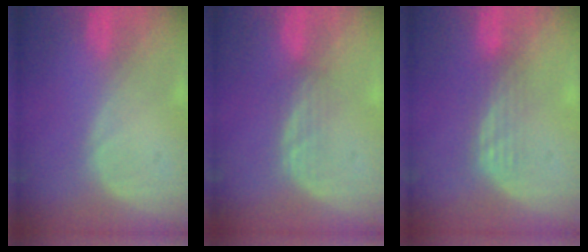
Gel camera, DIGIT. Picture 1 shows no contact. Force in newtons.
{"total": 2.3, "press": 2.2, "slide": 0.5}
{"total": 2.9, "press": 2.5, "slide": 1.5}